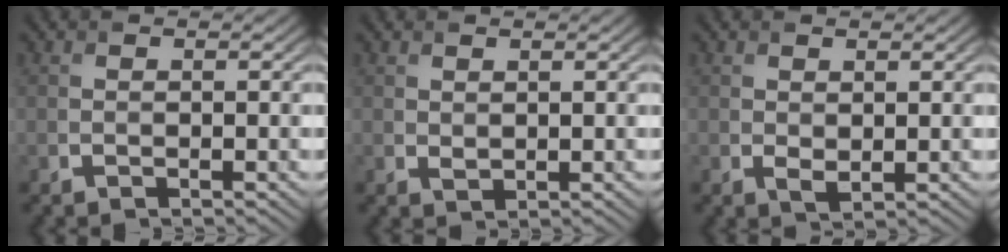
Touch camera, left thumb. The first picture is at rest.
{"total": 0.9, "force": [0.6, 0.5, 0.4], "torque": [-0.012, -0.004, 0.015]}
{"total": 1.3, "force": [0.3, 0.8, 1.0], "torque": [-0.021, -0.005, 0.010]}